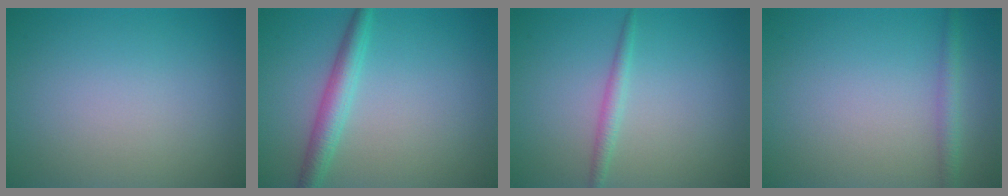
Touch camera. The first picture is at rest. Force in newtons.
{"total": 2.9, "press": 2.9, "slide": 0.0}
{"total": 1.4, "press": 1.4, "slide": 0.1}
{"total": 1.6, "press": 1.6, "slide": 0.1}